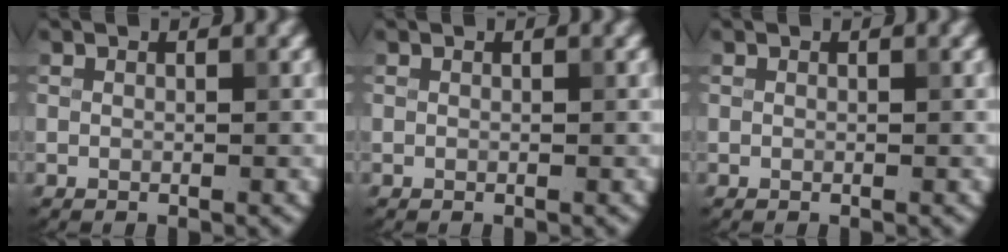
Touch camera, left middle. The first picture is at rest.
{"total": 0.0}
{"total": 0.0}